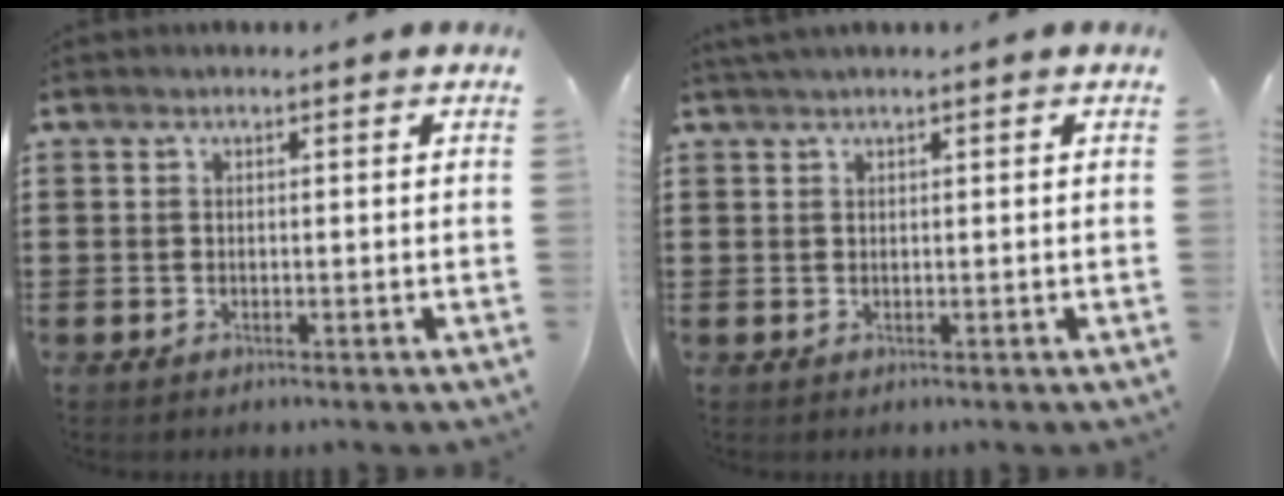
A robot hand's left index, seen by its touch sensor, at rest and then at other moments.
{"total": 1.0, "force": [0.9, -0.1, 0.6], "torque": [-0.012, -0.001, 0.017]}